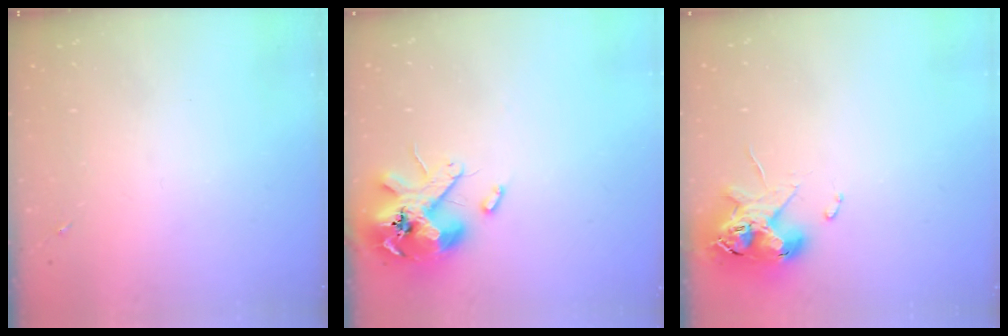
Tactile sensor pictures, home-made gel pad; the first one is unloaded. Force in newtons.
{"total": 15.2, "press": 15.1, "slide": 2.0}
{"total": 10.9, "press": 10.8, "slide": 1.6}